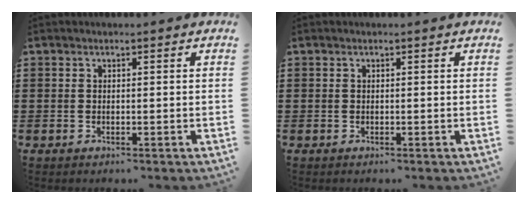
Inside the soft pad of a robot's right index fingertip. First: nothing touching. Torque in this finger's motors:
{"motor_torque": [0.41, 0.24, -0.01, -0.01]}